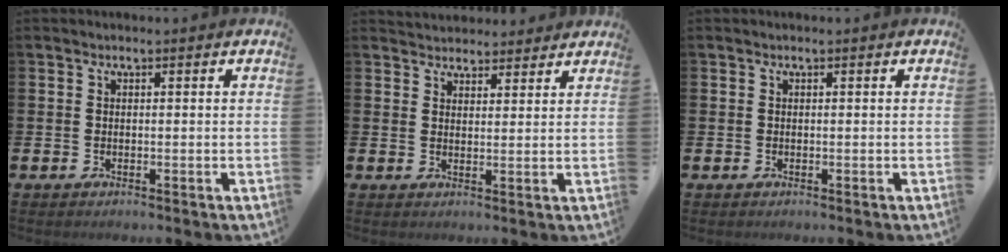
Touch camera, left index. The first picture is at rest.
{"total": 3.4, "force": [3.2, 1.1, -0.3], "torque": [-0.004, -0.013, 0.060]}
{"total": 0.0}